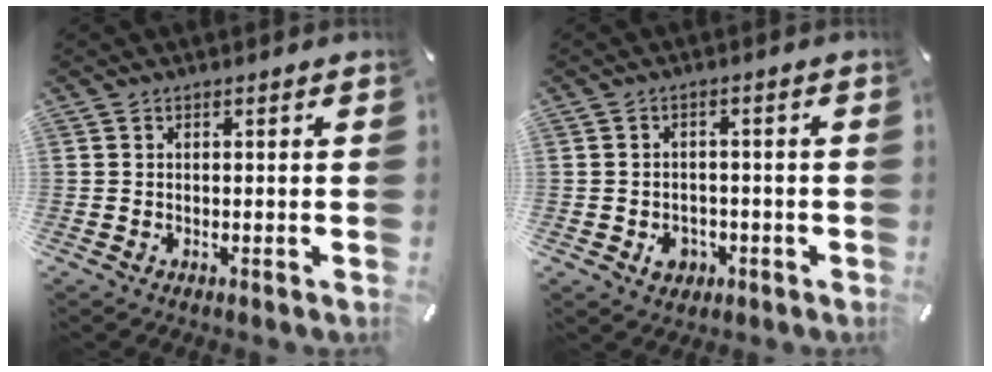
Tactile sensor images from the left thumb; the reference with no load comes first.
{"total": 4.7, "force": [-1.6, 3.9, 2.1], "torque": [-0.033, 0.003, -0.030]}